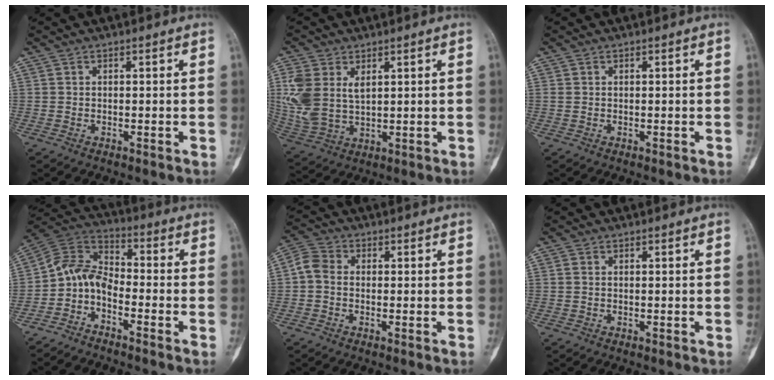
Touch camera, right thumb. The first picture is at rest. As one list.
[{"total": 11.5, "force": [3.2, 7.4, 8.2], "torque": [-0.182, -0.006, 0.076]}, {"total": 0.5, "force": [0.2, 0.4, 0.3], "torque": [-0.006, 0.003, 0.004]}, {"total": 7.6, "force": [-3.5, 4.6, 4.9], "torque": [-0.084, 0.063, -0.085]}, {"total": 4.5, "force": [-0.2, 3.6, 2.7], "torque": [-0.052, 0.015, -0.013]}, {"total": 0.7, "force": [0.1, 0.5, 0.5], "torque": [-0.013, 0.000, 0.003]}]